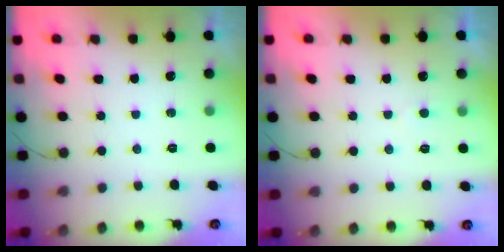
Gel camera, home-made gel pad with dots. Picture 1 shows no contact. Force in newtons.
{"total": 2.4, "press": 2.3, "slide": 0.3}